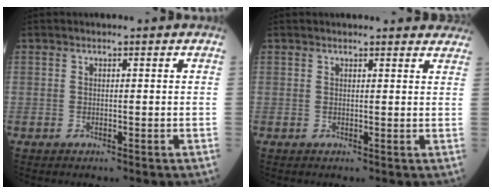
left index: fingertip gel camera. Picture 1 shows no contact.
{"total": 7.1, "force": [6.8, 1.1, 1.7], "torque": [-0.003, 0.002, 0.052]}